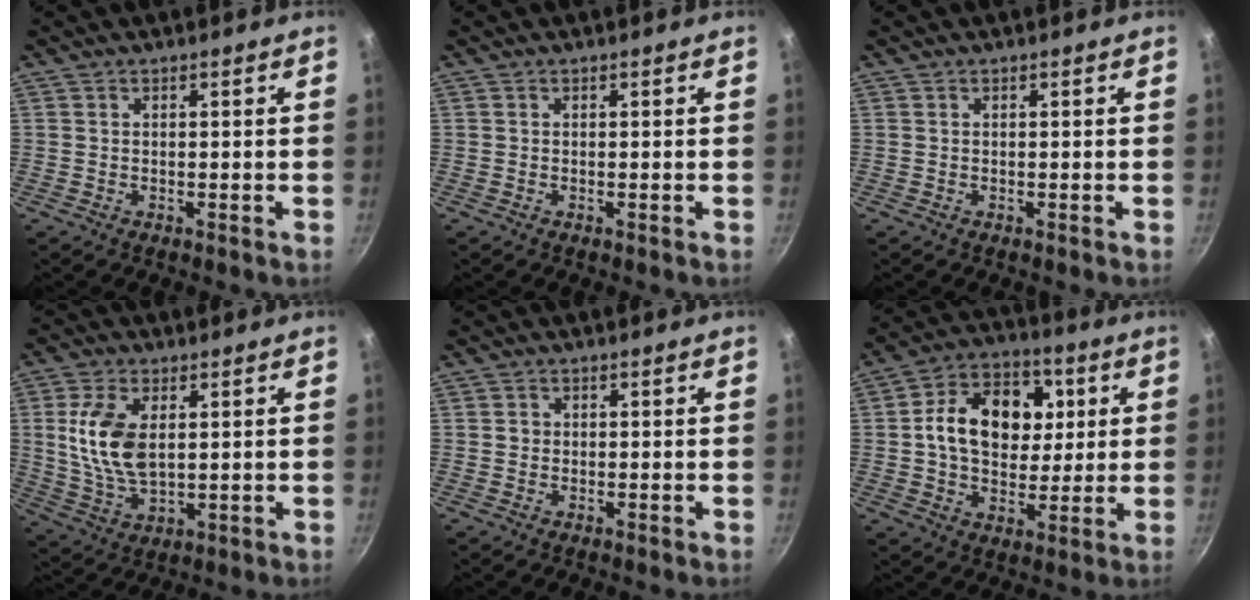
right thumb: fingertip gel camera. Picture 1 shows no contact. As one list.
[{"total": 0.0}, {"total": 0.0}, {"total": 11.8, "force": [2.1, 6.4, 9.6], "torque": [-0.193, -0.010, 0.048]}, {"total": 1.1, "force": [0.0, 1.0, 0.3], "torque": [-0.001, 0.003, -0.001]}, {"total": 16.4, "force": [2.5, 11.7, 11.2], "torque": [-0.144, 0.014, 0.036]}]